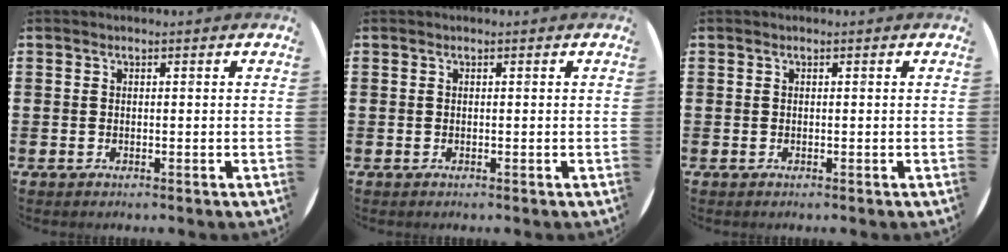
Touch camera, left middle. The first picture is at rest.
{"total": 0.0}
{"total": 0.0}